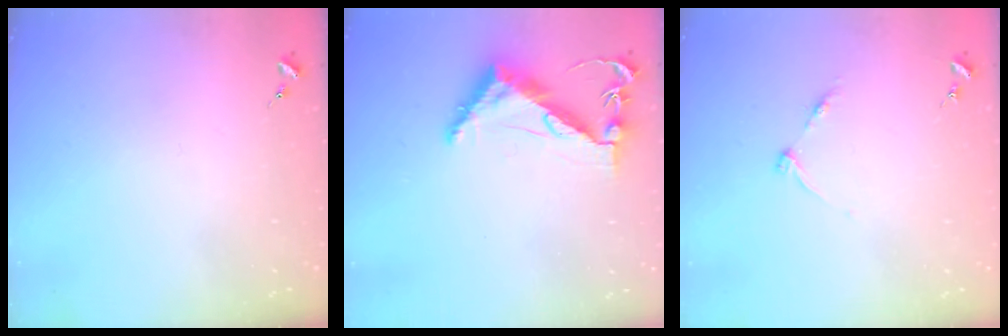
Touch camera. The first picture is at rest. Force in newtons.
{"total": 9.7, "press": 9.6, "slide": 1.0}
{"total": 4.6, "press": 4.6, "slide": 0.5}